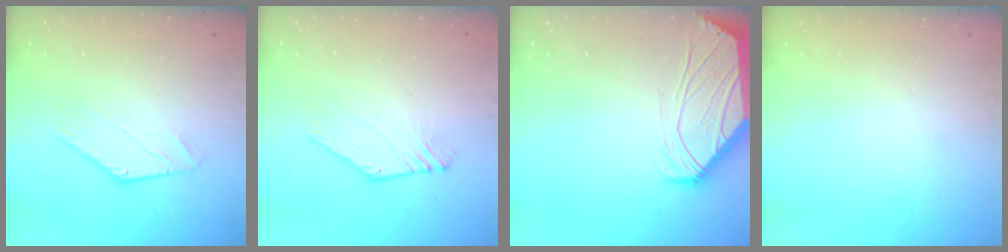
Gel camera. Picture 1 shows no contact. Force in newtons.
{"total": 1.0, "press": 1.0, "slide": 0.0}
{"total": 0.7, "press": 0.5, "slide": 0.4}
{"total": 0.0}